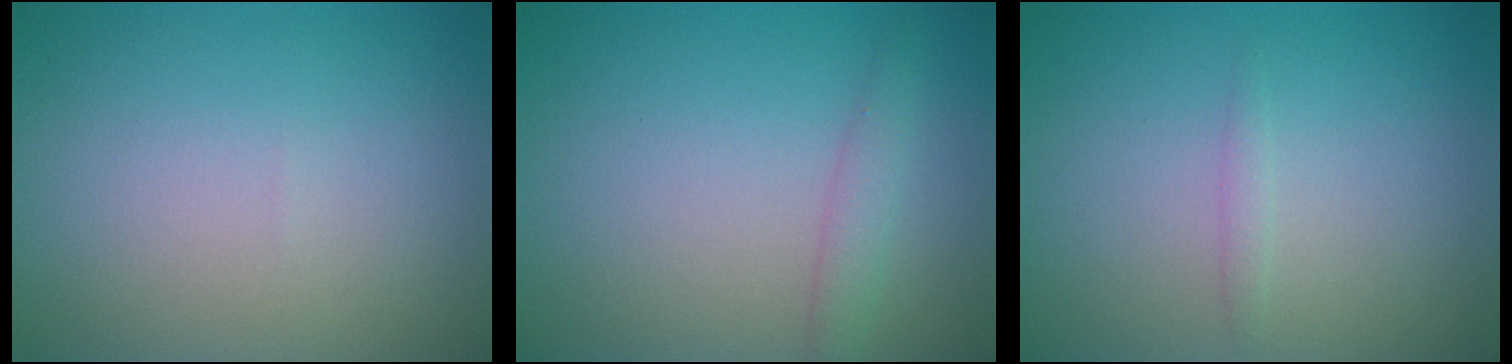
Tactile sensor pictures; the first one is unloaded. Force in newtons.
{"total": 1.7, "press": 1.7, "slide": 0.0}
{"total": 0.7, "press": 0.7, "slide": 0.0}